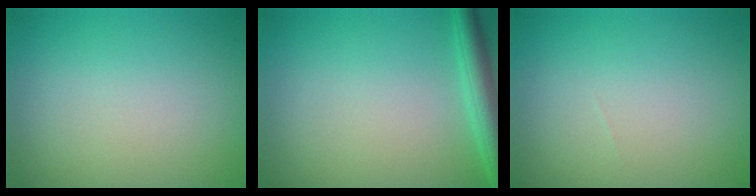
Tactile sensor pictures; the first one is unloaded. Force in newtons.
{"total": 3.1, "press": 3.1, "slide": 0.2}
{"total": 0.0}